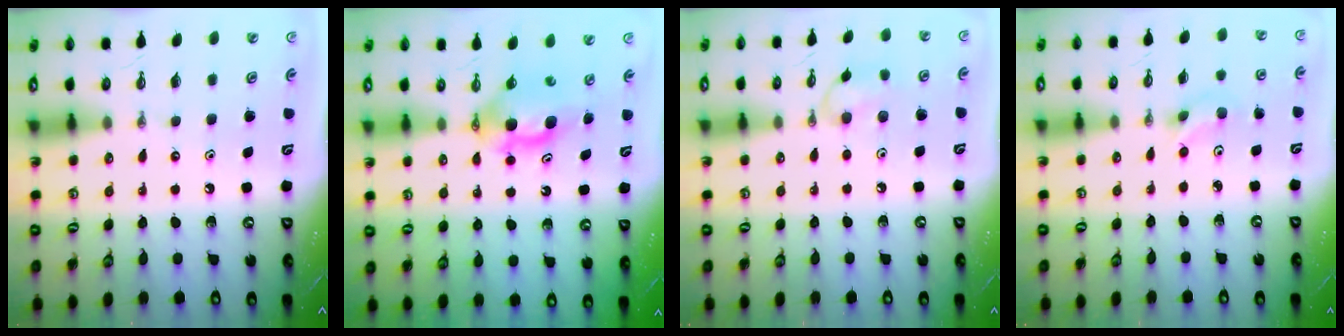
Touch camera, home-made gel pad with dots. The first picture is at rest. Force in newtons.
{"total": 7.5, "press": 5.0, "slide": 5.6}
{"total": 8.1, "press": 7.7, "slide": 2.7}
{"total": 3.4, "press": 3.3, "slide": 0.9}